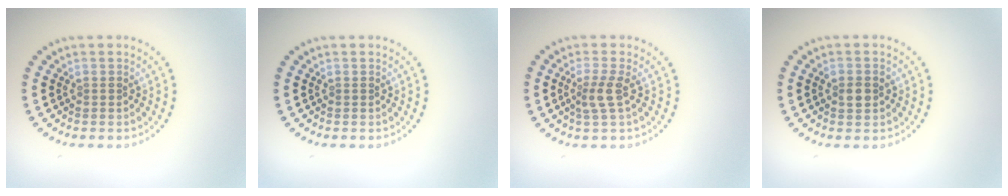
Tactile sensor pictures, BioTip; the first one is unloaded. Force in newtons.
{"total": 0.0}
{"total": 2.1, "press": 1.6, "slide": 1.4}
{"total": 2.1, "press": 2.1, "slide": 0.2}